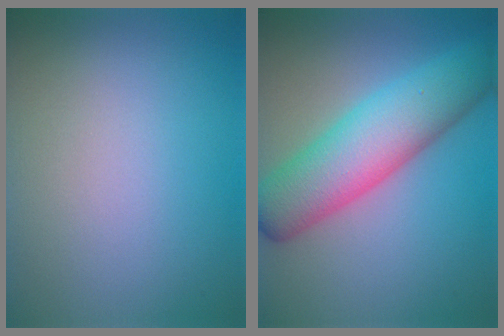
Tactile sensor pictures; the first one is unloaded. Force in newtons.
{"total": 8.3, "press": 8.3, "slide": 0.2}